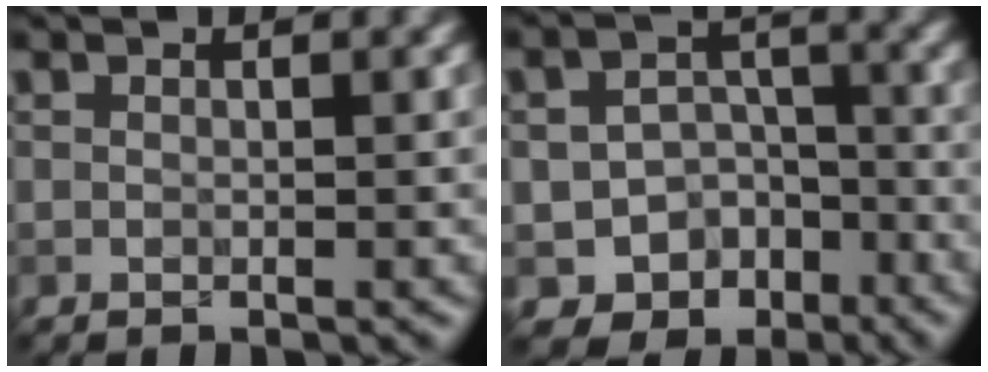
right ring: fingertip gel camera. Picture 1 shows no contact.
{"total": 6.4, "force": [-3.8, 4.8, 2.0], "torque": [-0.006, 0.003, -0.059]}